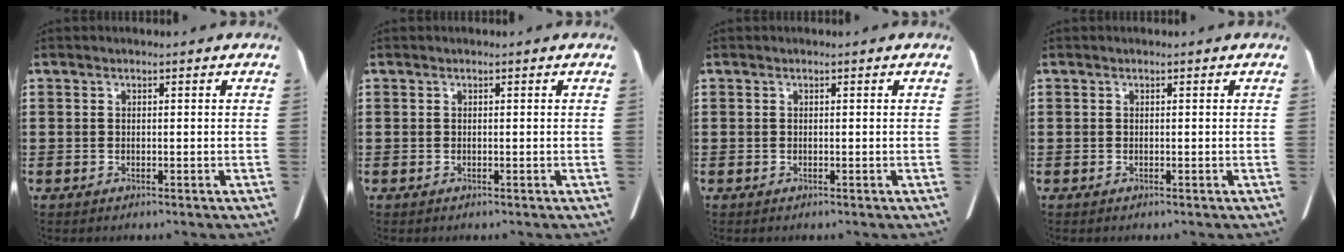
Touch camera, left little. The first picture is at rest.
{"total": 0.0}
{"total": 0.0}
{"total": 0.0}